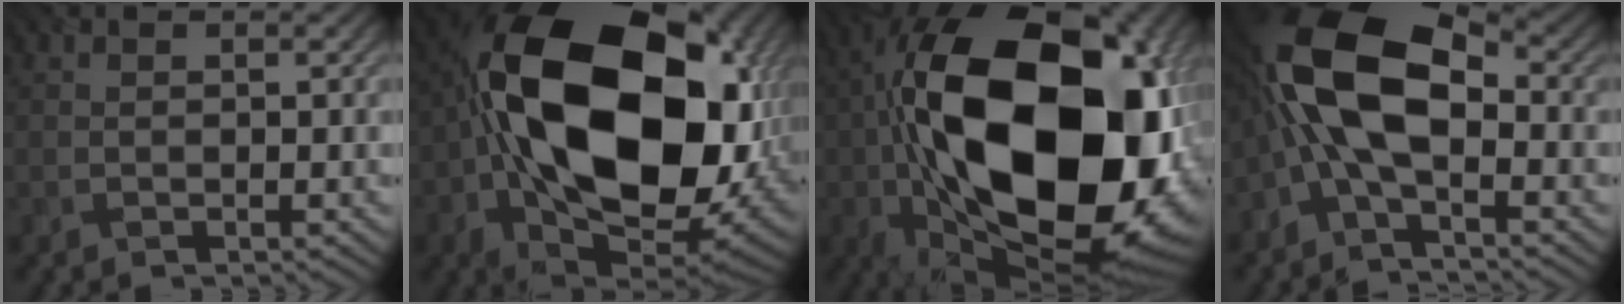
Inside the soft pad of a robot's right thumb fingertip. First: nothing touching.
{"total": 23.4, "force": [0.5, 14.6, 18.2], "torque": [-0.402, -0.049, 0.039]}
{"total": 24.1, "force": [-0.6, 13.4, 20.0], "torque": [-0.399, -0.031, -0.011]}
{"total": 14.2, "force": [-0.5, 6.9, 12.4], "torque": [-0.256, 0.030, -0.032]}